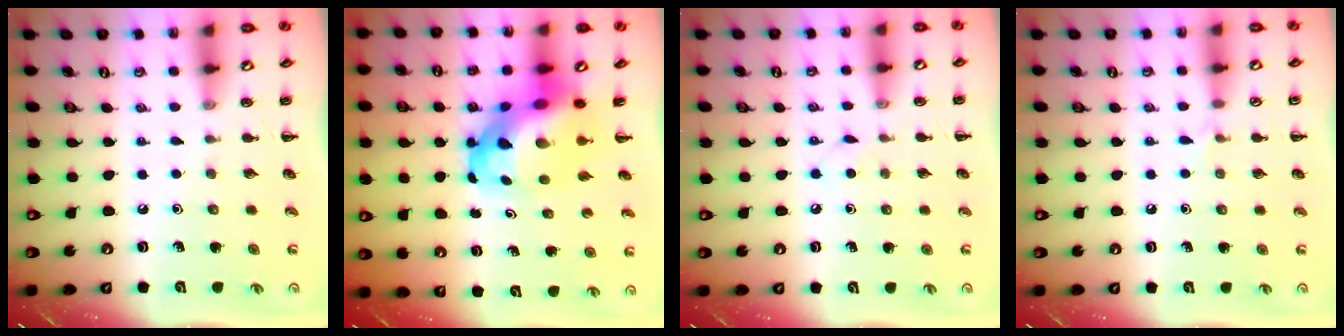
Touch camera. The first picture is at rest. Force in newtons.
{"total": 11.8, "press": 11.3, "slide": 3.1}
{"total": 2.9, "press": 2.8, "slide": 1.0}
{"total": 3.8, "press": 3.5, "slide": 1.5}